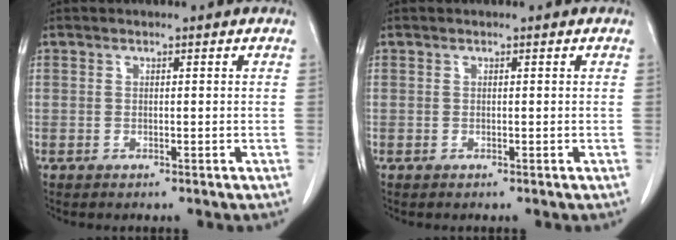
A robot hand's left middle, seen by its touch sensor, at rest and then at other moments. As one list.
[{"total": 0.0}]